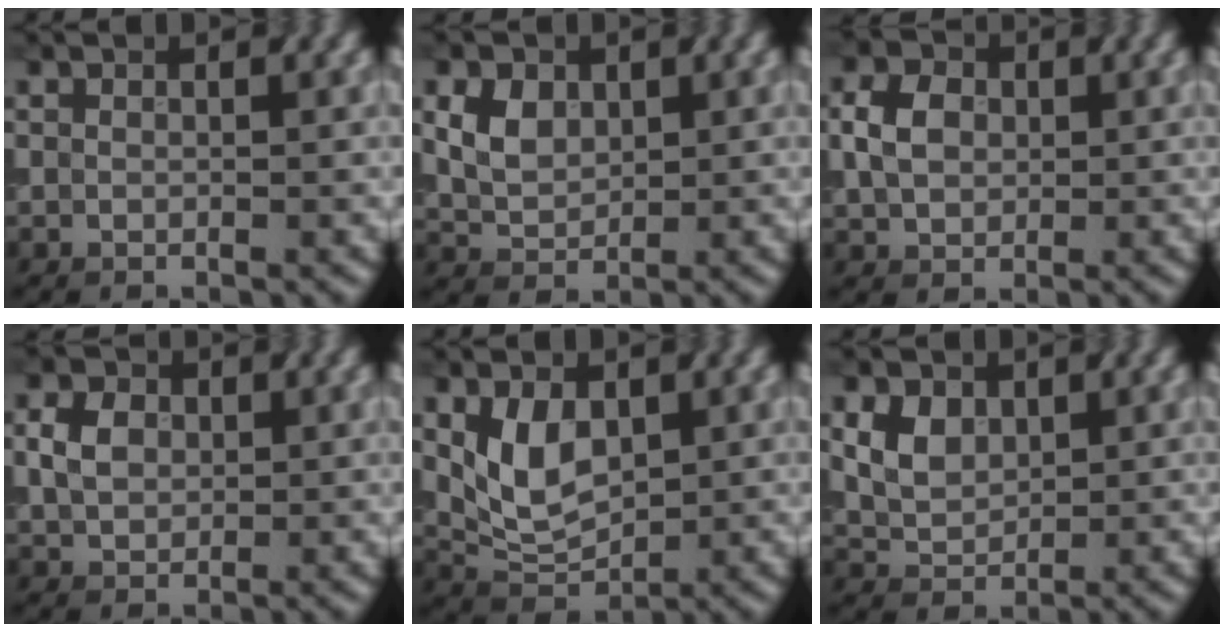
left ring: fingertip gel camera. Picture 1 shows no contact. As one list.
[{"total": 3.8, "force": [1.3, 2.6, 2.4], "torque": [-0.055, 0.012, 0.027]}, {"total": 3.5, "force": [0.2, 2.6, 2.3], "torque": [-0.054, 0.011, 0.010]}, {"total": 2.8, "force": [0.3, 2.1, 1.8], "torque": [-0.043, 0.008, 0.012]}, {"total": 4.4, "force": [0.7, 2.8, 3.3], "torque": [-0.068, 0.001, 0.023]}, {"total": 3.8, "force": [1.4, 2.7, 2.3], "torque": [-0.058, 0.013, 0.034]}]